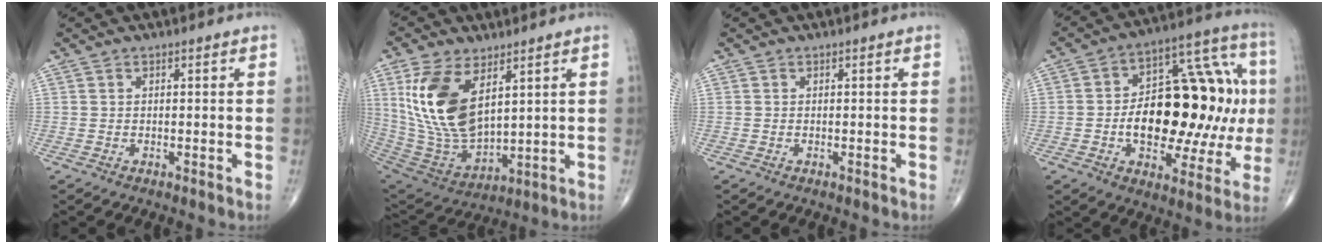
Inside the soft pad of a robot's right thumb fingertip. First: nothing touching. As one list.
[{"total": 18.0, "force": [6.2, 9.5, 14.0], "torque": [-0.265, -0.028, 0.137]}, {"total": 0.0}, {"total": 27.0, "force": [-0.6, 14.5, 22.8], "torque": [-0.296, 0.040, 0.001]}]